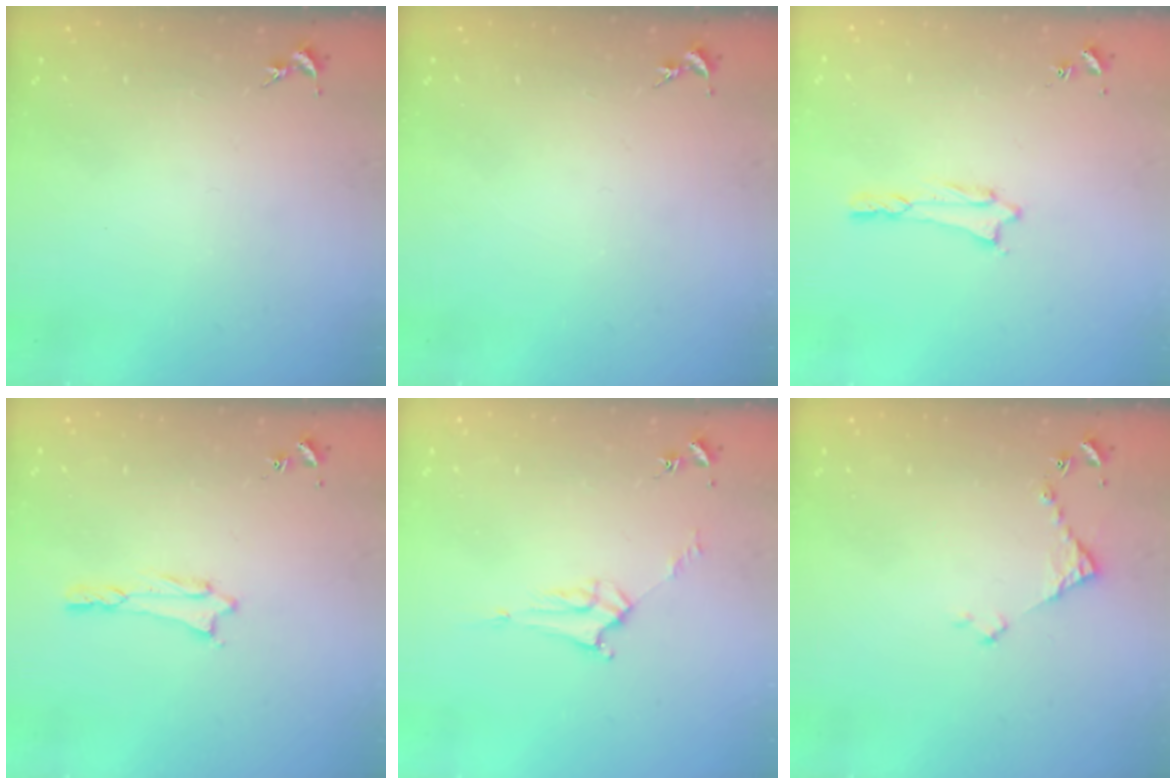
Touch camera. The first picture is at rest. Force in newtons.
{"total": 0.0}
{"total": 0.8, "press": 0.8, "slide": 0.1}
{"total": 0.7, "press": 0.7, "slide": 0.1}
{"total": 3.8, "press": 3.8, "slide": 0.3}
{"total": 3.7, "press": 3.6, "slide": 0.3}